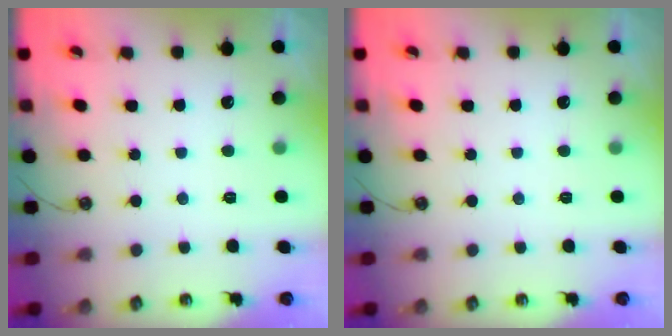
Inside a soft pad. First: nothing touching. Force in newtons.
{"total": 0.0}